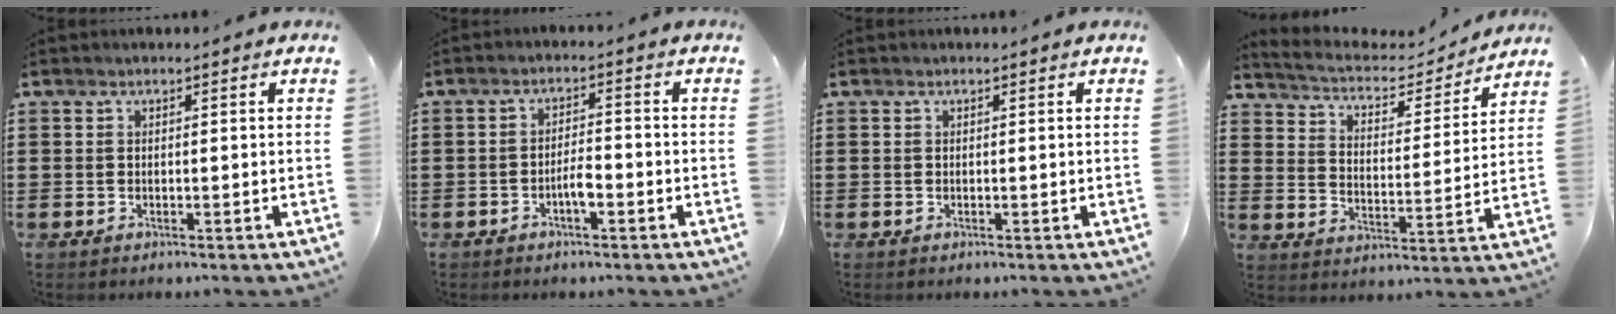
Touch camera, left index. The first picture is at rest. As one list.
[{"total": 3.1, "force": [-1.5, 0.9, 2.6], "torque": [-0.047, 0.009, -0.029]}, {"total": 0.0}, {"total": 3.9, "force": [3.6, 1.1, 1.1], "torque": [-0.046, -0.025, 0.052]}]